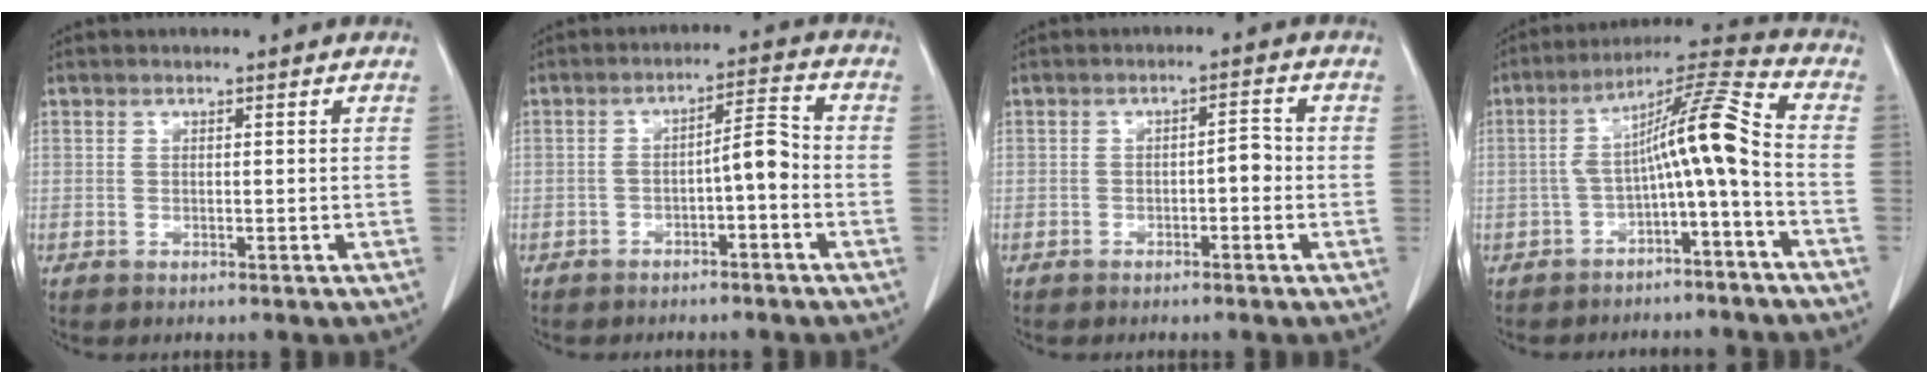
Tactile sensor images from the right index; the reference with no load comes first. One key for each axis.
{"total": 4.9, "fx": -1.7, "fy": 1.0, "fz": 4.5, "tx": -0.068, "ty": 0.021, "tz": -0.024}
{"total": 2.4, "fx": -0.8, "fy": 0.9, "fz": 2.1, "tx": -0.026, "ty": 0.009, "tz": -0.011}
{"total": 10.4, "fx": -2.5, "fy": 0.2, "fz": 10.1, "tx": -0.165, "ty": 0.038, "tz": -0.044}